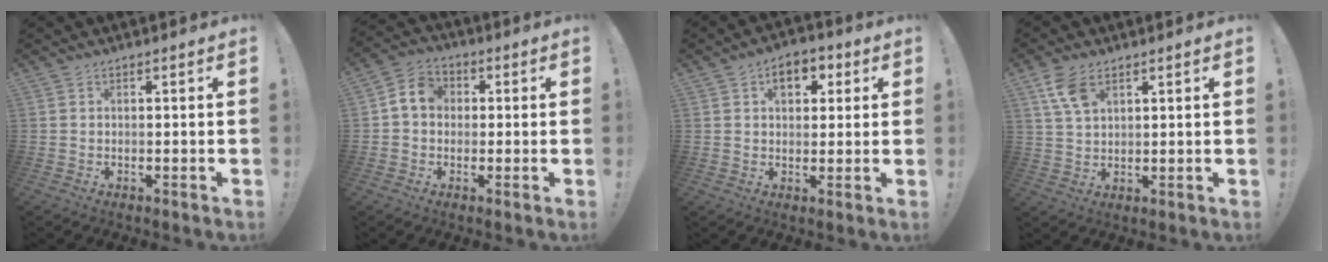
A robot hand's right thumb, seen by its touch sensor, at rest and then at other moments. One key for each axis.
{"total": 6.9, "fx": 0.7, "fy": 5.8, "fz": 3.6, "tx": -0.062, "ty": 0.020, "tz": 0.017}
{"total": 7.0, "fx": 2.6, "fy": 4.9, "fz": 4.2, "tx": -0.052, "ty": 0.001, "tz": 0.042}
{"total": 7.5, "fx": 4.2, "fy": 4.0, "fz": 4.8, "tx": -0.082, "ty": -0.015, "tz": 0.081}